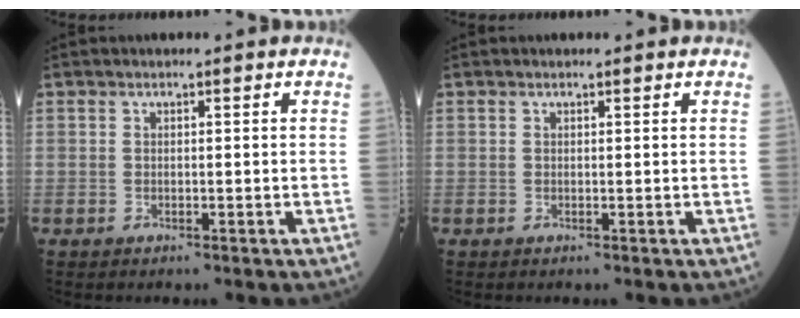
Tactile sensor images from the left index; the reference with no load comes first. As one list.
[{"total": 0.0}]